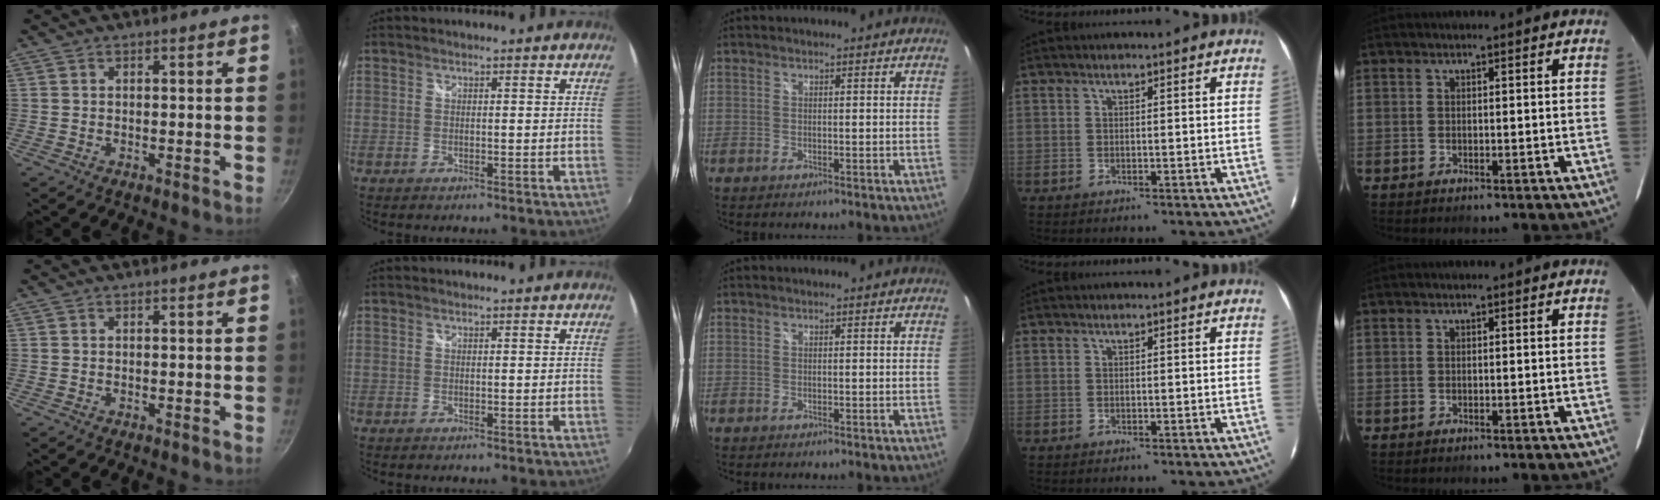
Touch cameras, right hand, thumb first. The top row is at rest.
{}